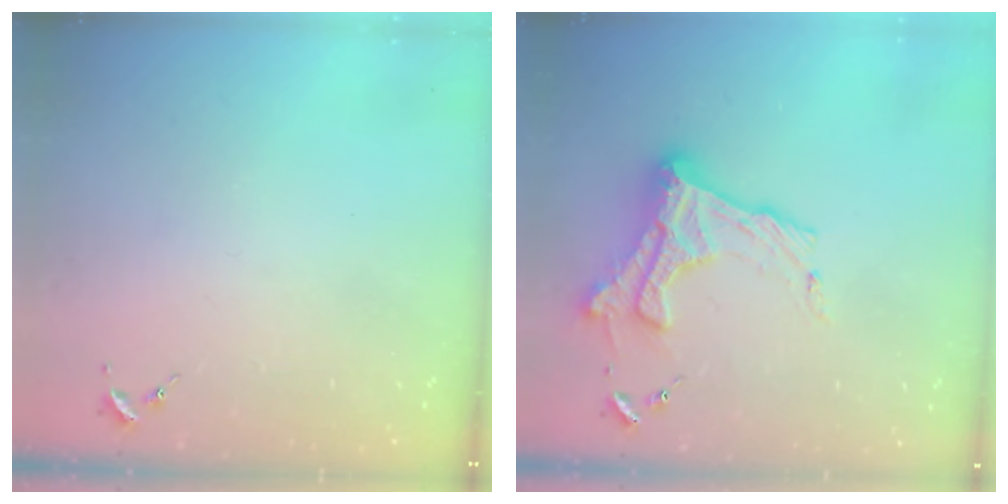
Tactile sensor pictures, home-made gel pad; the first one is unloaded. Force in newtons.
{"total": 19.0, "press": 19.0, "slide": 1.3}